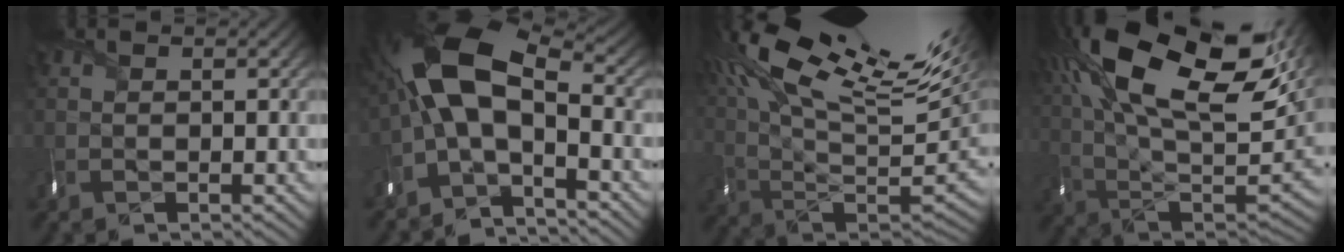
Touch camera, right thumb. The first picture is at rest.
{"total": 13.1, "force": [-1.2, 6.2, 11.5], "torque": [-0.230, 0.025, -0.047]}
{"total": 21.5, "force": [11.7, 7.1, 16.6], "torque": [-0.318, 0.050, 0.206]}
{"total": 22.4, "force": [10.3, 10.5, 17.0], "torque": [-0.331, 0.043, 0.171]}